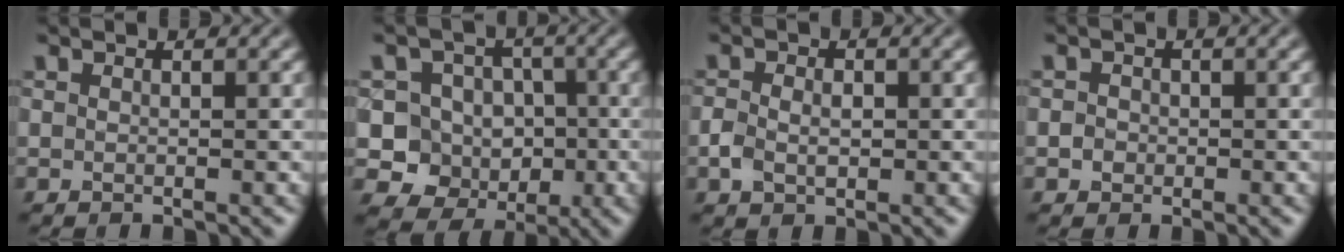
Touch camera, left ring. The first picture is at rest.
{"total": 8.6, "force": [-1.7, 8.0, 2.7], "torque": [-0.037, 0.022, -0.055]}
{"total": 2.4, "force": [-0.6, 1.7, 1.7], "torque": [-0.033, -0.002, -0.011]}
{"total": 1.2, "force": [-0.2, 1.1, 0.4], "torque": [0.000, -0.002, -0.008]}